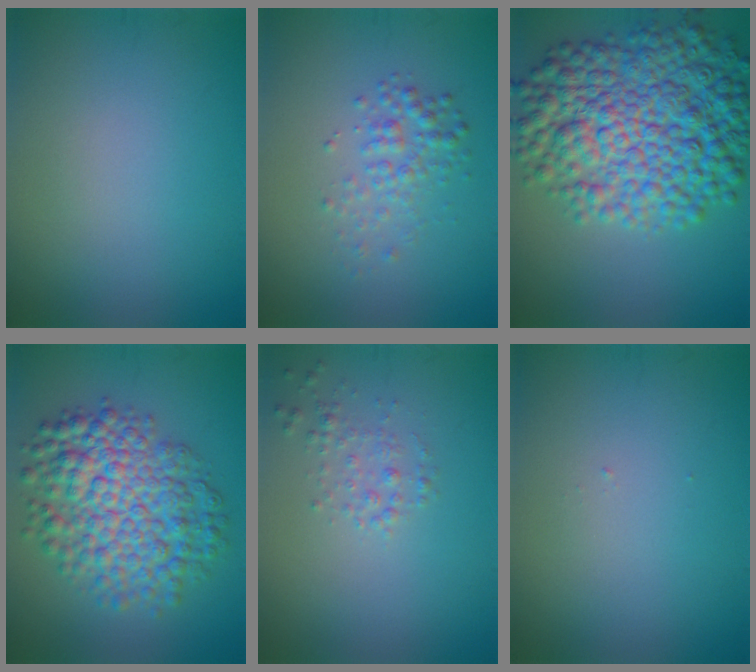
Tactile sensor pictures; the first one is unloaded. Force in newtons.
{"total": 2.3, "press": 2.3, "slide": 0.1}
{"total": 11.7, "press": 11.7, "slide": 0.2}
{"total": 8.5, "press": 8.5, "slide": 0.2}
{"total": 1.4, "press": 1.4, "slide": 0.1}
{"total": 0.0}